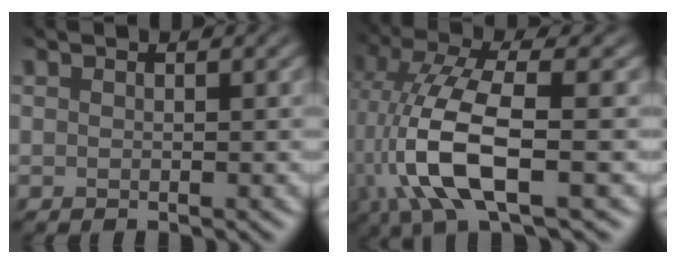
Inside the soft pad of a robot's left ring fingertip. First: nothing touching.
{"total": 8.0, "force": [-4.0, 2.0, 6.6], "torque": [-0.182, -0.016, -0.049]}